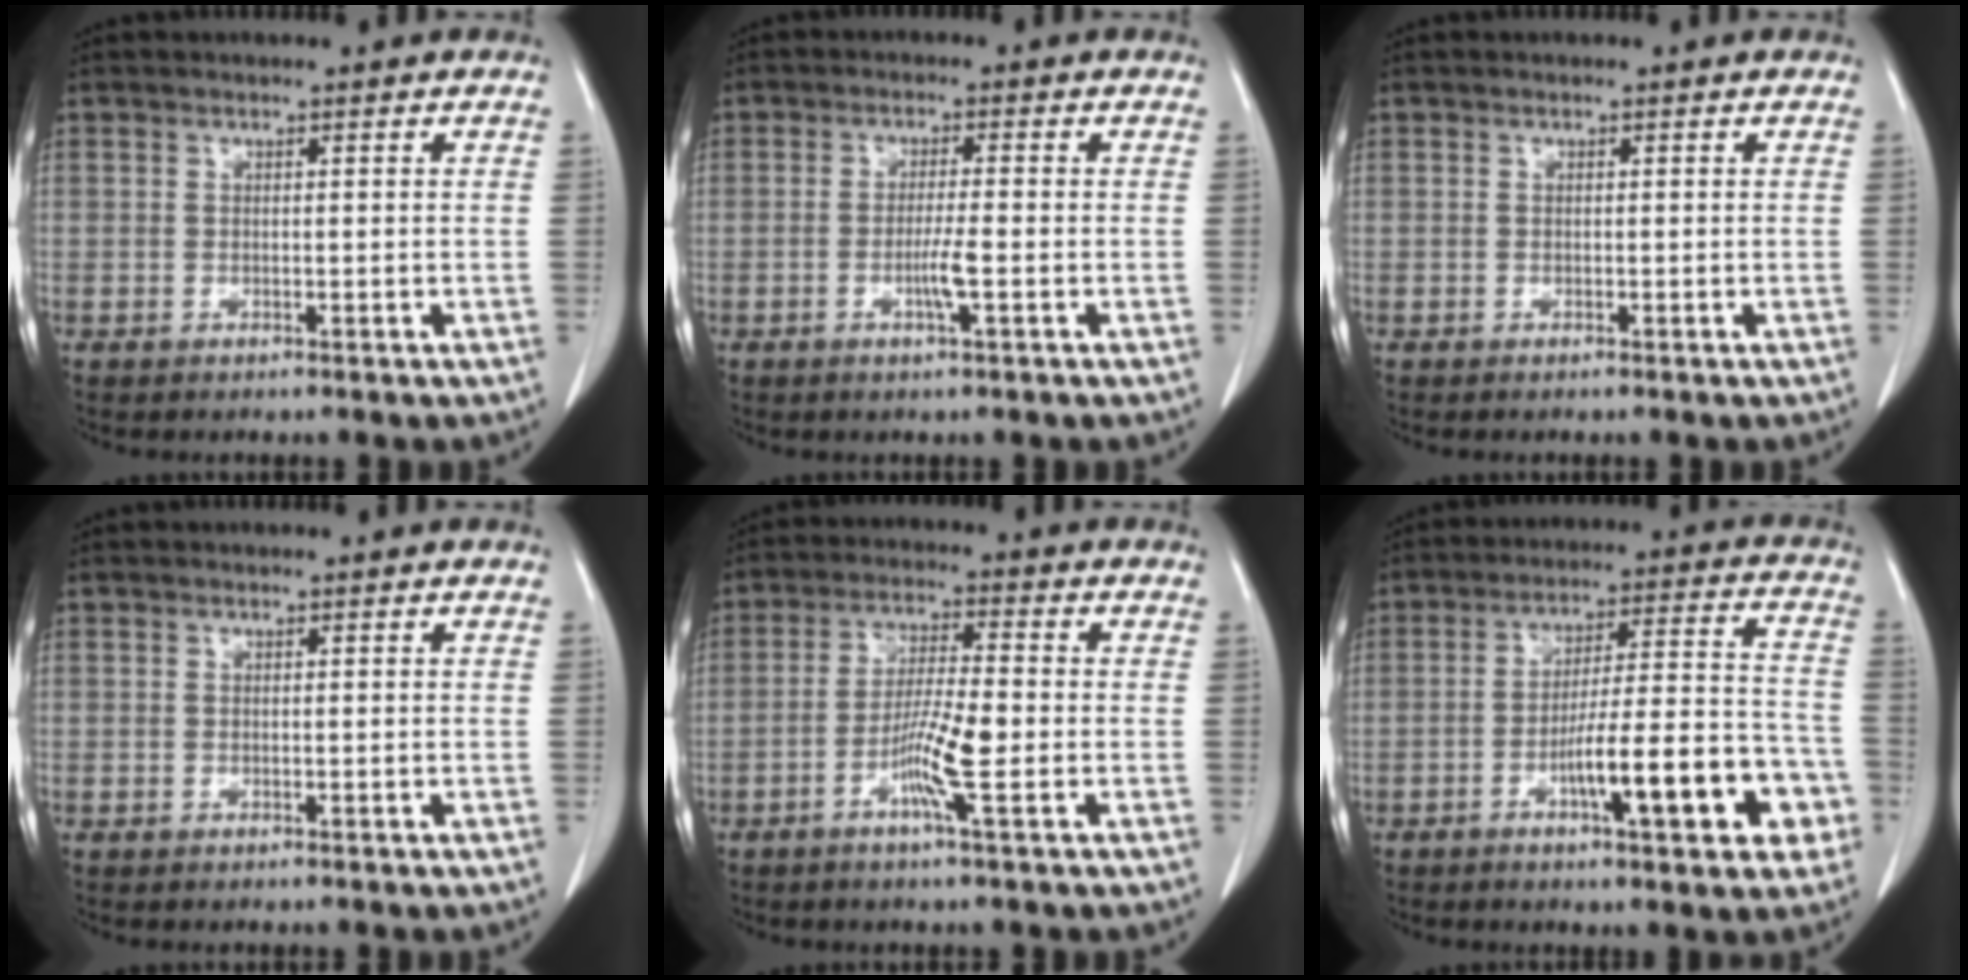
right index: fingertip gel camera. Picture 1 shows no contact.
{"total": 3.5, "force": [-1.1, -0.2, 3.3], "torque": [-0.062, -0.005, -0.022]}
{"total": 0.0}
{"total": 0.0}
{"total": 7.3, "force": [-2.5, 0.0, 6.8], "torque": [-0.133, -0.007, -0.050]}
{"total": 14.7, "force": [-5.7, 2.5, 13.3], "torque": [-0.199, 0.021, -0.081]}